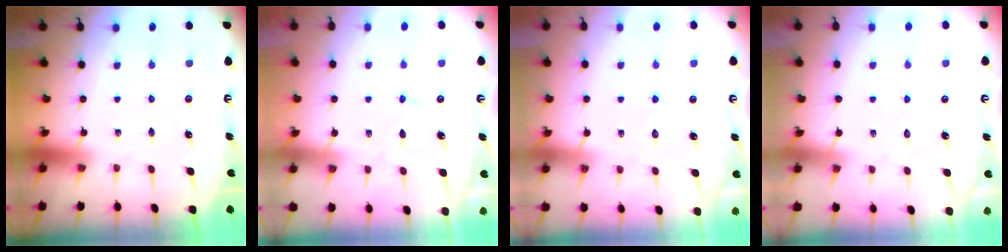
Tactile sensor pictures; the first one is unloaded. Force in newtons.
{"total": 5.3, "press": 5.3, "slide": 0.4}
{"total": 4.5, "press": 4.5, "slide": 0.1}
{"total": 4.1, "press": 4.0, "slide": 0.5}